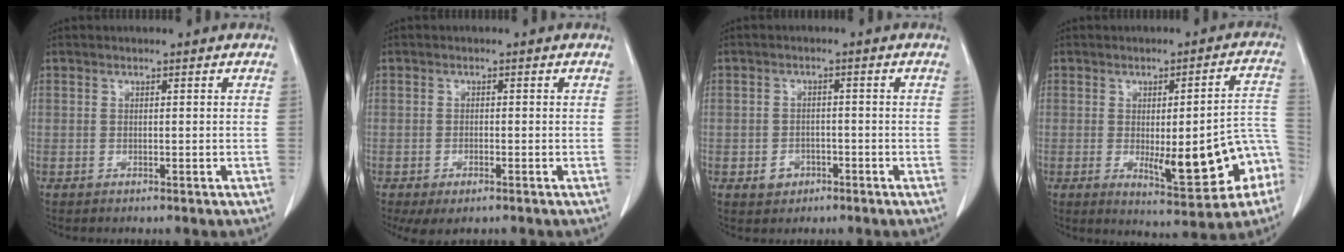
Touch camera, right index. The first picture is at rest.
{"total": 3.2, "force": [-1.8, 1.2, 2.3], "torque": [-0.043, -0.006, -0.024]}
{"total": 2.7, "force": [-1.3, 2.2, 0.9], "torque": [-0.009, 0.007, -0.016]}
{"total": 15.6, "force": [-4.4, 3.6, 14.5], "torque": [-0.141, 0.023, -0.039]}